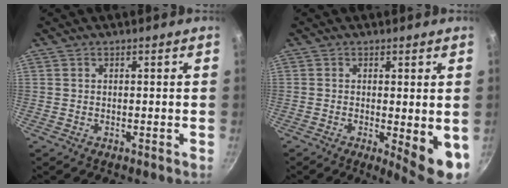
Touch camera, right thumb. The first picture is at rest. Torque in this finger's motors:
{"motor_torque": [-0.17, 0.74, 1.46, -0.26, 0.08]}